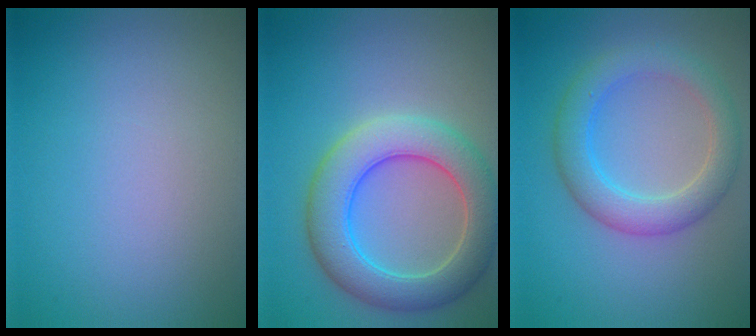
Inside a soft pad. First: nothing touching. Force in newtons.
{"total": 6.9, "press": 6.9, "slide": 0.5}
{"total": 4.2, "press": 4.2, "slide": 0.4}